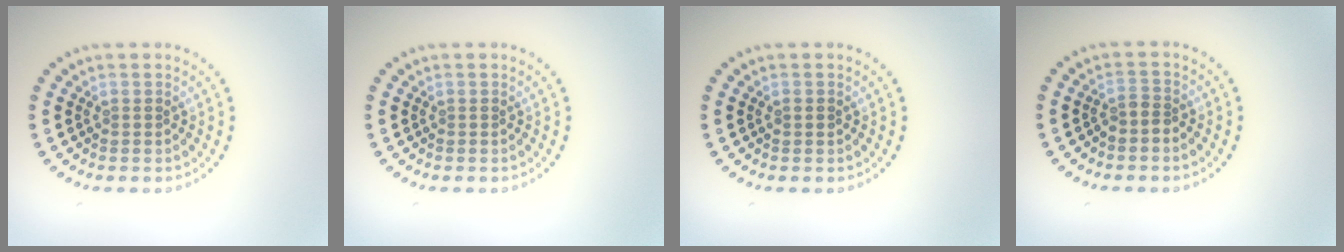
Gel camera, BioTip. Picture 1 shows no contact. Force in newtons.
{"total": 0.0}
{"total": 0.7, "press": 0.7, "slide": 0.1}
{"total": 1.5, "press": 1.1, "slide": 0.9}